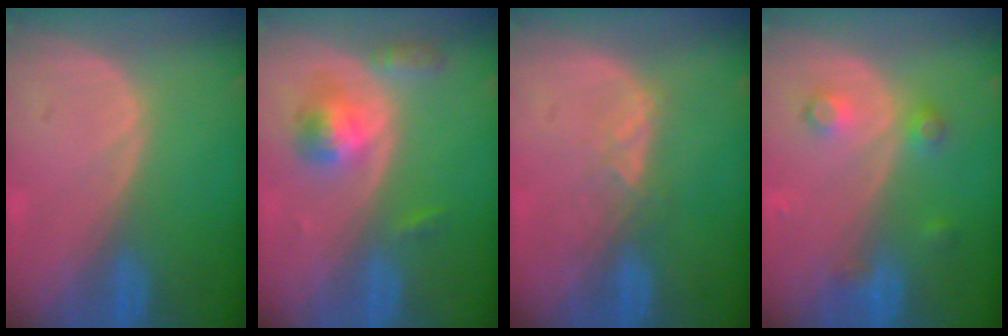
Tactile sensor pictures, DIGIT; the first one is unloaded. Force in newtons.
{"total": 5.1, "press": 4.8, "slide": 1.9}
{"total": 2.3, "press": 2.2, "slide": 0.9}
{"total": 3.7, "press": 3.5, "slide": 1.4}